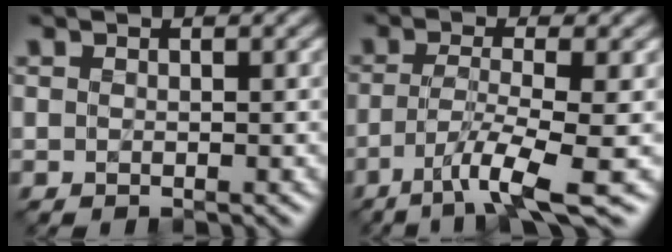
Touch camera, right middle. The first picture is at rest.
{"total": 4.4, "force": [-2.5, -0.3, 3.6], "torque": [-0.071, -0.004, -0.053]}